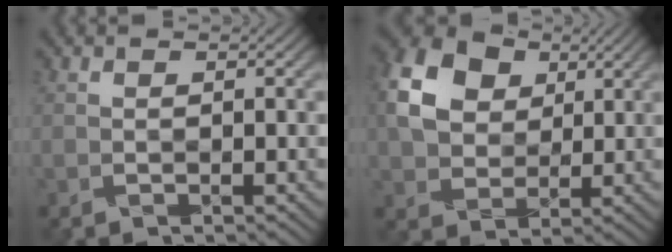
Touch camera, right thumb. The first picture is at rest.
{"total": 10.2, "force": [3.5, 7.6, 5.8], "torque": [-0.142, 0.014, 0.064]}